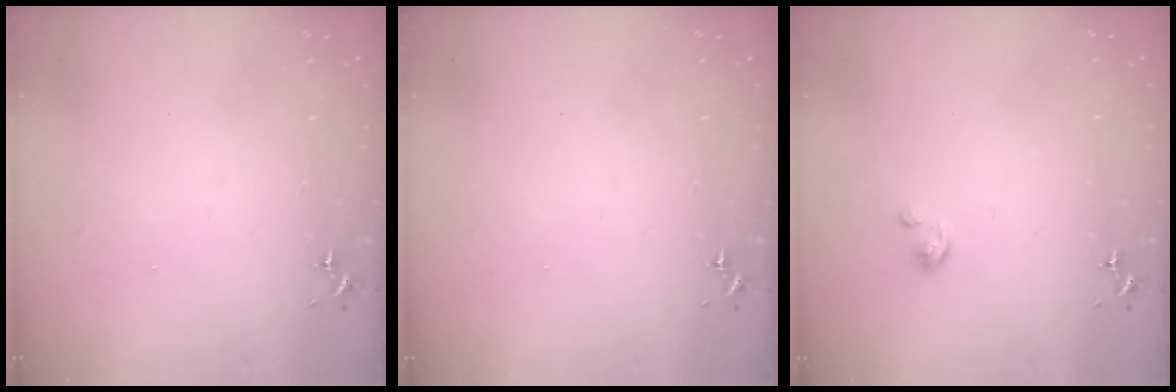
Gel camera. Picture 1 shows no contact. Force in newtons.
{"total": 0.0}
{"total": 2.7, "press": 2.6, "slide": 0.3}